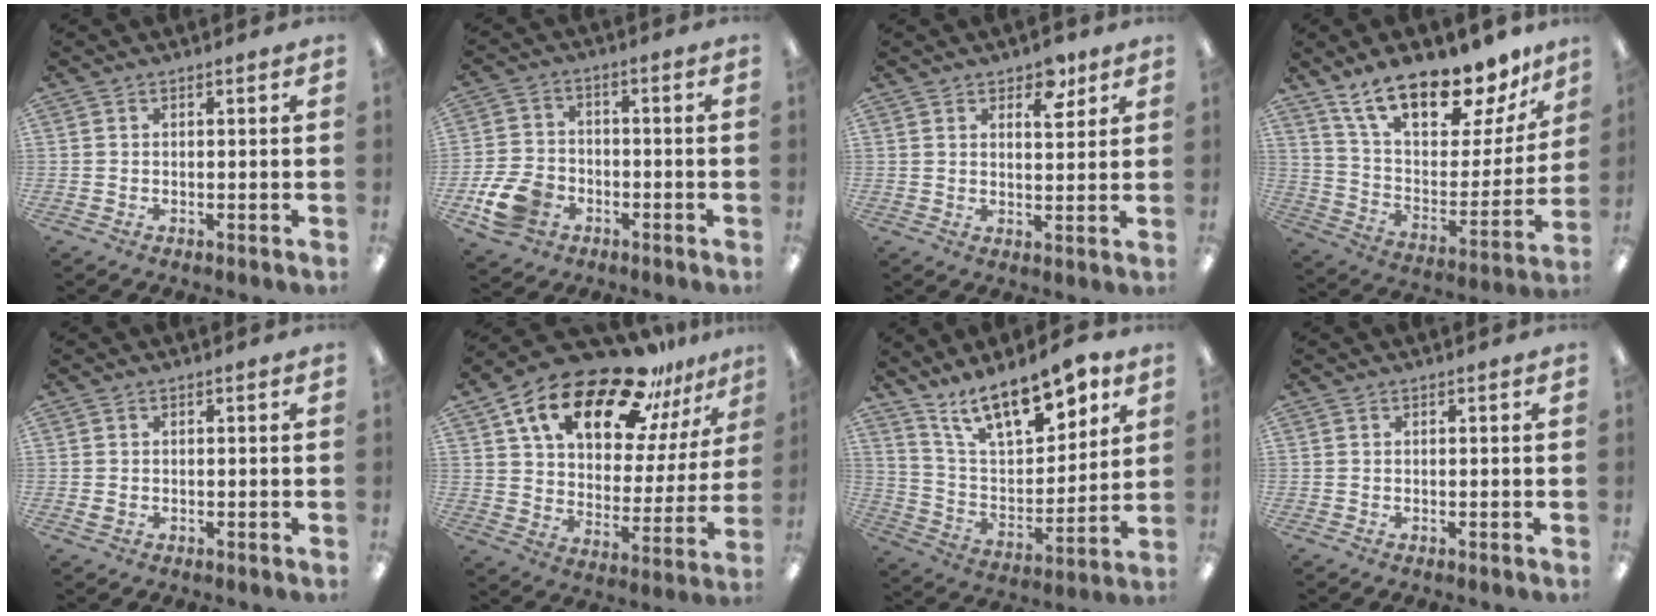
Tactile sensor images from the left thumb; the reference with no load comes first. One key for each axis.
{"total": 10.1, "fx": -4.5, "fy": 7.3, "fz": 5.3, "tx": -0.121, "ty": 0.027, "tz": -0.080}
{"total": 6.7, "fx": 4.4, "fy": 3.4, "fz": 3.7, "tx": -0.028, "ty": -0.021, "tz": 0.071}
{"total": 21.7, "fx": 16.7, "fy": 7.7, "fz": 11.4, "tx": -0.192, "ty": -0.110, "tz": 0.292}
{"total": 1.1, "fx": -0.2, "fy": 0.9, "fz": 0.6, "tx": -0.010, "ty": 0.003, "tz": -0.005}
{"total": 22.9, "fx": 15.9, "fy": 9.7, "fz": 13.3, "tx": -0.231, "ty": -0.096, "tz": 0.275}
{"total": 17.1, "fx": 12.6, "fy": 6.8, "fz": 9.4, "tx": -0.158, "ty": -0.075, "tz": 0.219}
{"total": 0.0}